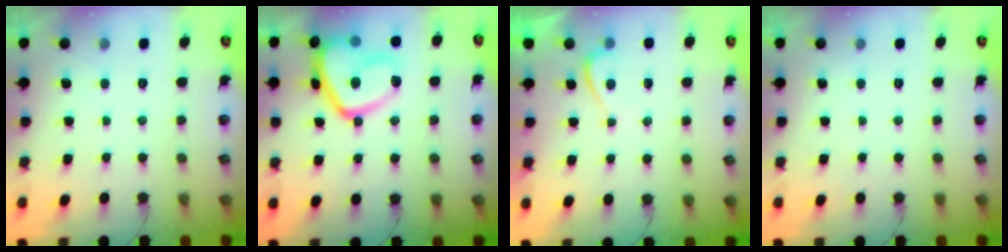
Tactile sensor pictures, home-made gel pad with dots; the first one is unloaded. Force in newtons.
{"total": 15.6, "press": 15.5, "slide": 1.1}
{"total": 0.0}
{"total": 0.0}